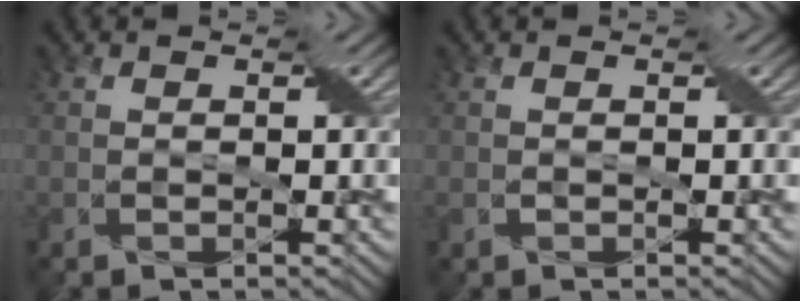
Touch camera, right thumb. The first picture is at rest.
{"total": 0.9, "force": [-0.3, 0.8, 0.5], "torque": [-0.017, -0.002, -0.005]}